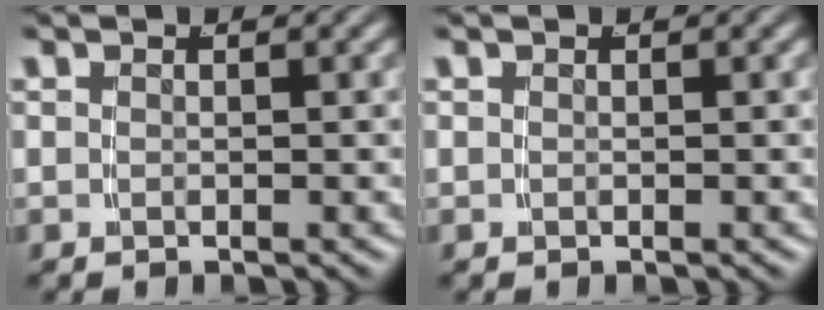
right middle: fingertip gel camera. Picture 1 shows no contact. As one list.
[{"total": 0.0}]